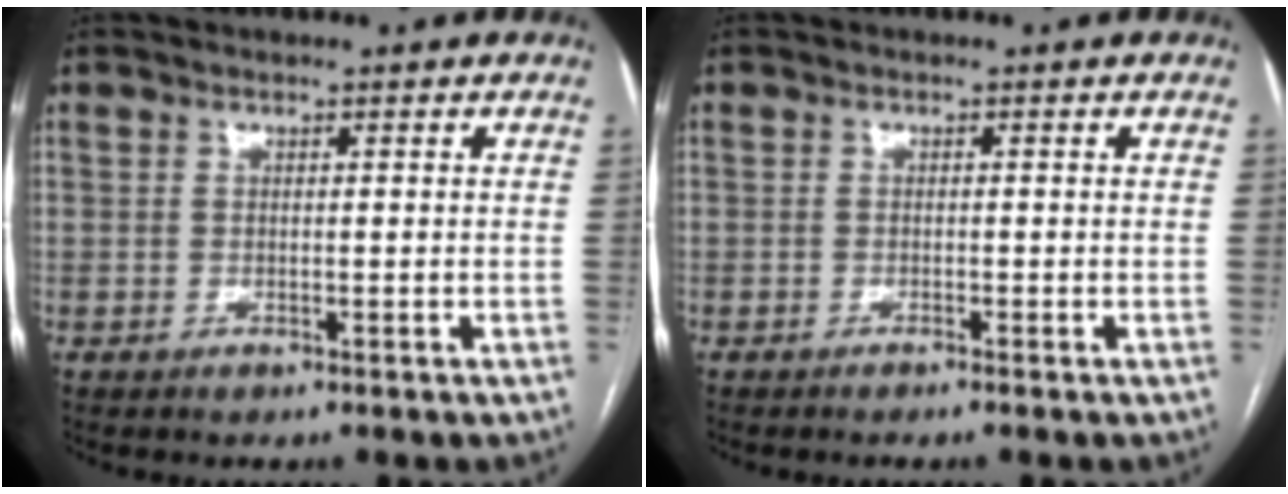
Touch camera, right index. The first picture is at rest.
{"total": 0.7, "force": [-0.6, -0.2, 0.3], "torque": [-0.005, 0.002, -0.012]}